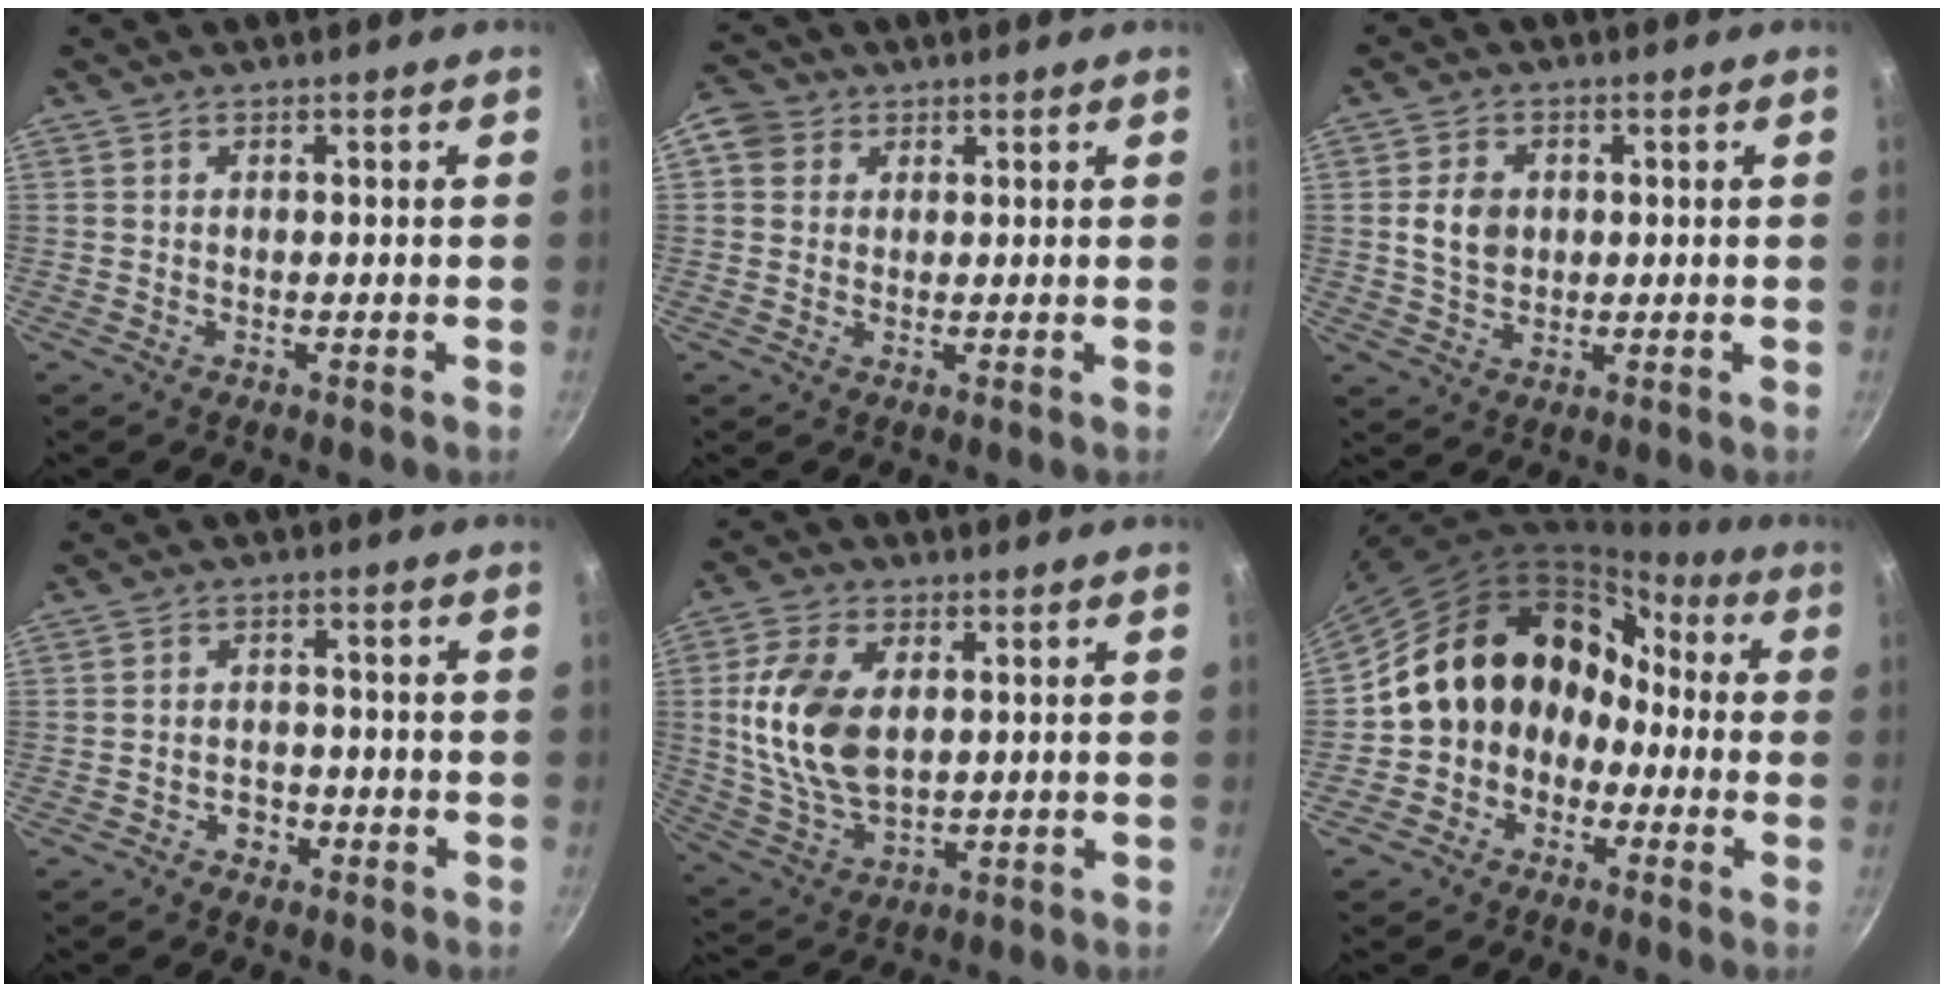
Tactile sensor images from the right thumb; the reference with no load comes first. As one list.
[{"total": 4.5, "force": [1.4, 4.0, 1.5], "torque": [0.001, 0.003, 0.014]}, {"total": 5.9, "force": [0.8, 4.5, 3.6], "torque": [-0.053, -0.001, 0.012]}, {"total": 3.1, "force": [-1.7, 2.4, 1.0], "torque": [0.004, 0.018, -0.025]}, {"total": 13.8, "force": [2.4, 8.4, 10.8], "torque": [-0.197, -0.014, 0.054]}, {"total": 14.5, "force": [-1.9, 12.4, 7.3], "torque": [-0.079, 0.068, -0.038]}]